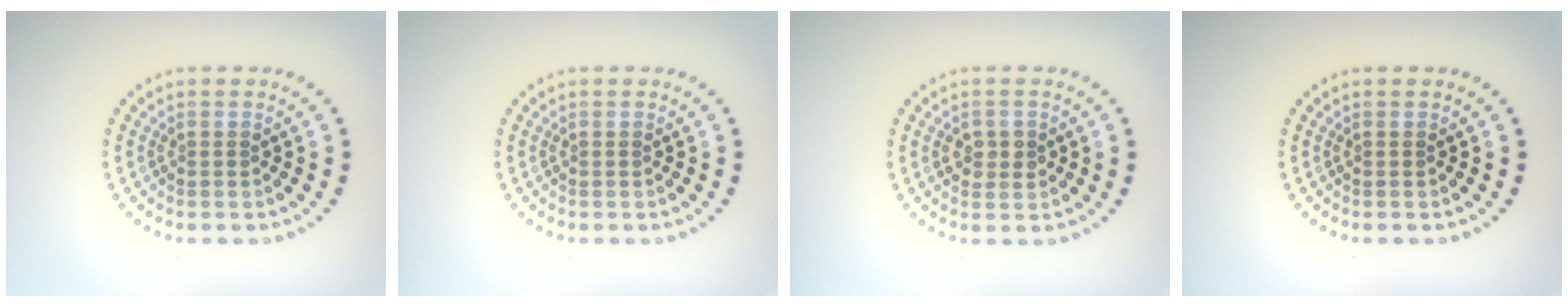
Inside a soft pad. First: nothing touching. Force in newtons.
{"total": 0.0}
{"total": 1.8, "press": 1.8, "slide": 0.1}
{"total": 0.0}